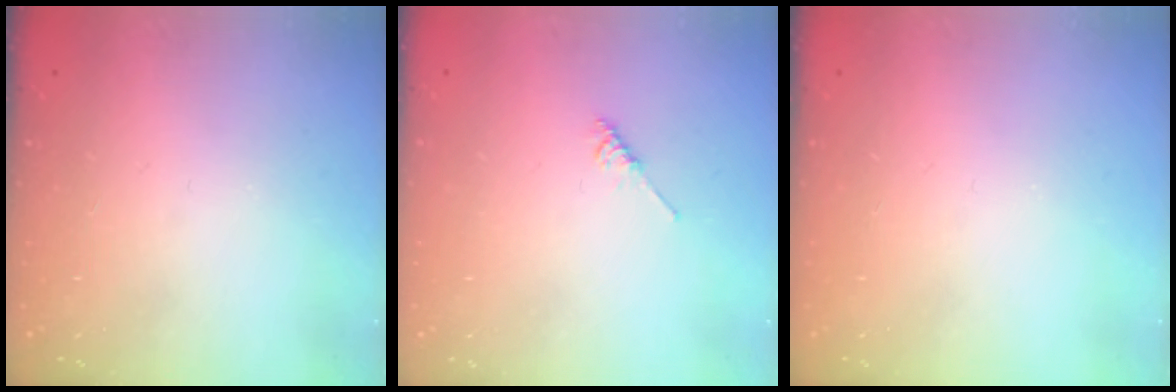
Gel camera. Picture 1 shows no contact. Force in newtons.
{"total": 3.3, "press": 3.2, "slide": 0.6}
{"total": 0.0}